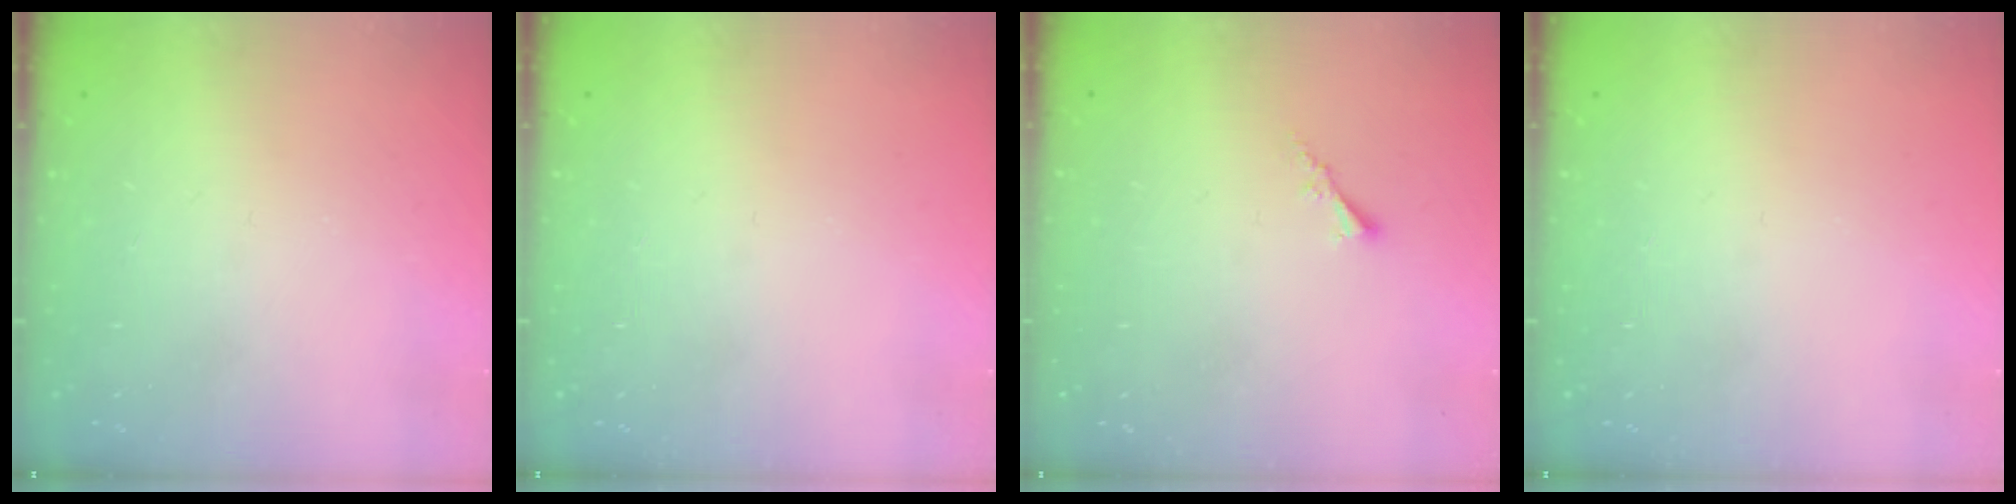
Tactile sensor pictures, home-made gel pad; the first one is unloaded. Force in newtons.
{"total": 0.0}
{"total": 1.7, "press": 1.6, "slide": 0.4}
{"total": 0.0}